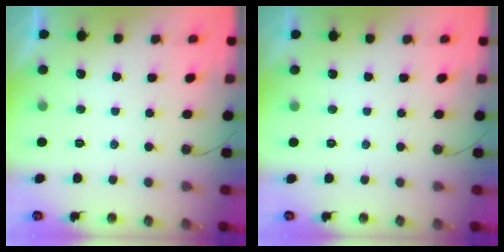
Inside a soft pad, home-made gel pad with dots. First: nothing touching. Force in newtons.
{"total": 0.0}